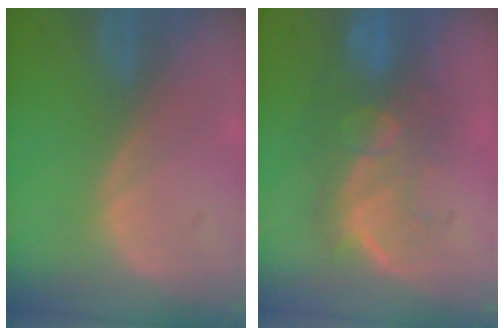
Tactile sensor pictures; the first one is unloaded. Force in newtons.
{"total": 9.4, "press": 8.7, "slide": 3.4}